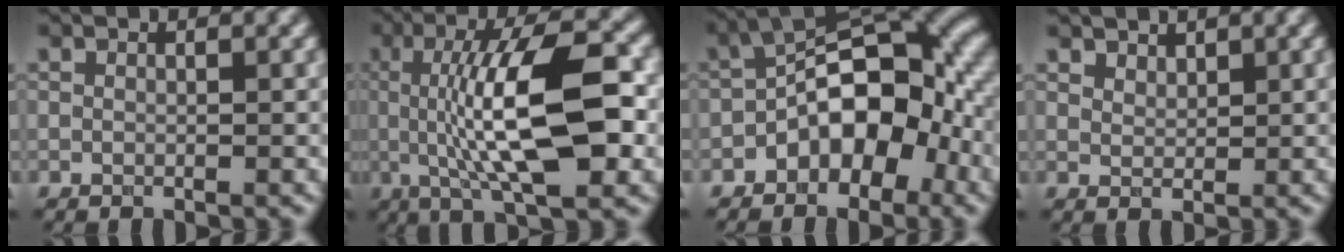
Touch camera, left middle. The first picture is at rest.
{"total": 11.0, "force": [0.0, 3.3, 10.5], "torque": [-0.163, 0.010, 0.001]}
{"total": 8.8, "force": [-2.6, 4.9, 6.9], "torque": [-0.091, 0.024, -0.053]}
{"total": 2.3, "force": [2.1, 0.8, 0.2], "torque": [-0.010, -0.006, 0.047]}